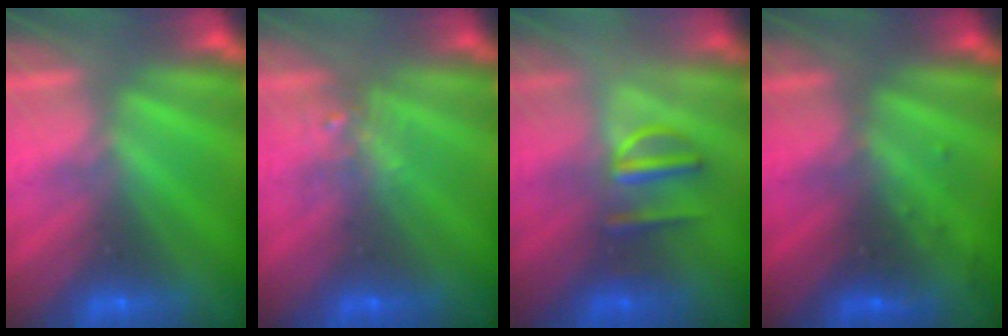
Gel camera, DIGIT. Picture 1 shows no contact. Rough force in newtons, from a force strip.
{"total": 2.3}
{"total": 2.9}
{"total": 2.8}